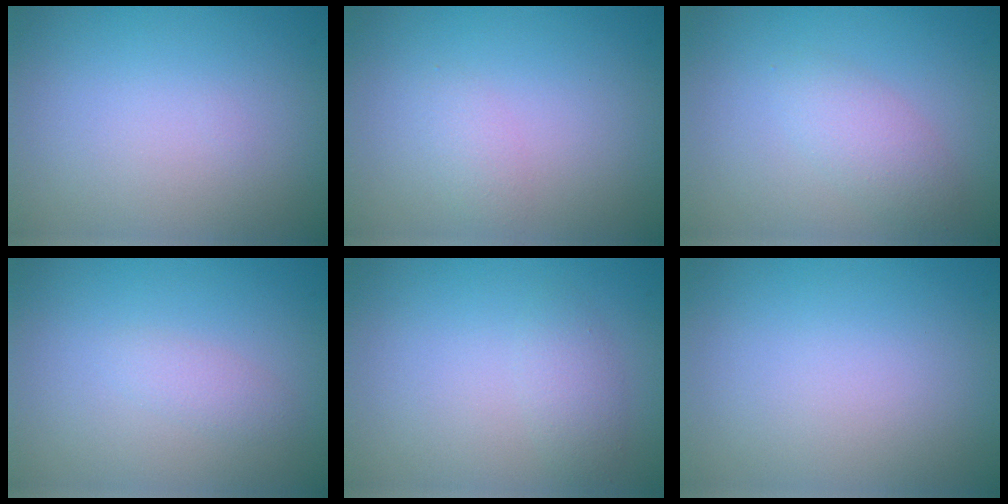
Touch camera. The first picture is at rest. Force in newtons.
{"total": 1.1, "press": 1.1, "slide": 0.1}
{"total": 2.2, "press": 2.2, "slide": 0.2}
{"total": 1.2, "press": 1.2, "slide": 0.1}
{"total": 1.5, "press": 1.5, "slide": 0.0}
{"total": 0.0}